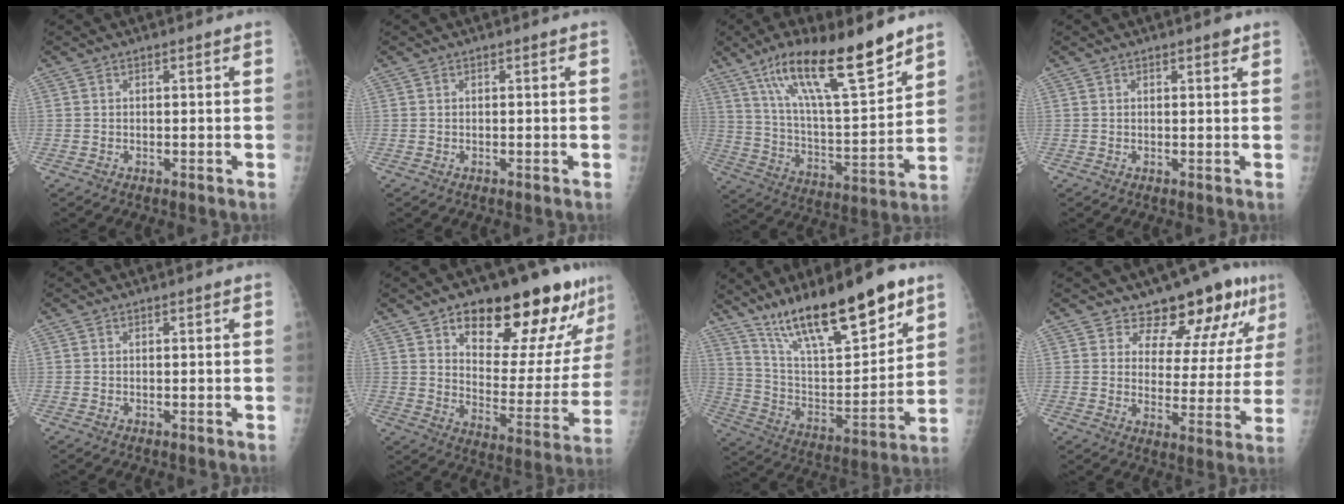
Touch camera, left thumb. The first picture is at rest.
{"total": 0.0}
{"total": 20.8, "force": [13.8, 4.6, 14.9], "torque": [-0.233, -0.064, 0.243]}
{"total": 1.3, "force": [0.8, 0.4, 0.9], "torque": [-0.009, -0.004, 0.011]}
{"total": 0.0}
{"total": 22.8, "force": [14.5, 8.7, 15.2], "torque": [-0.157, -0.063, 0.217]}
{"total": 24.2, "force": [16.1, 6.7, 16.8], "torque": [-0.251, -0.060, 0.283]}
{"total": 13.5, "force": [9.9, 6.3, 6.7], "torque": [-0.040, -0.065, 0.128]}